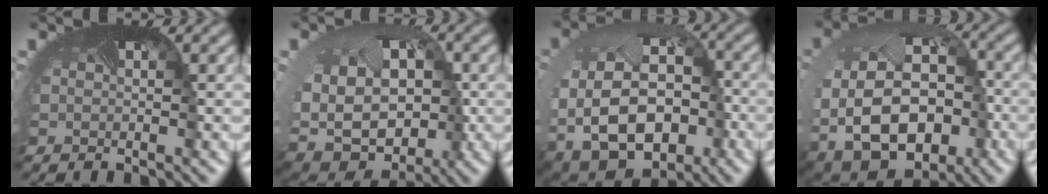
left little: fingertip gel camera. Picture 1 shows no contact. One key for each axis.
{"total": 10.7, "fx": -1.5, "fy": 7.8, "fz": 7.2, "tx": -0.153, "ty": -0.024, "tz": 0.002}
{"total": 12.7, "fx": -4.5, "fy": 9.1, "fz": 7.6, "tx": -0.167, "ty": -0.041, "tz": -0.048}
{"total": 13.8, "fx": -4.4, "fy": 9.9, "fz": 8.6, "tx": -0.173, "ty": -0.041, "tz": -0.044}